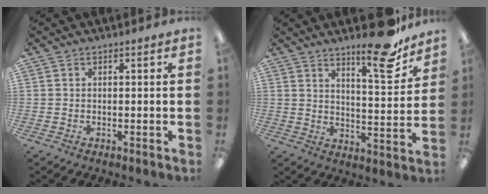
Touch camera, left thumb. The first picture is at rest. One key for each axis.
{"total": 15.0, "fx": 11.4, "fy": 3.8, "fz": 8.9, "tx": -0.117, "ty": -0.080, "tz": 0.184}